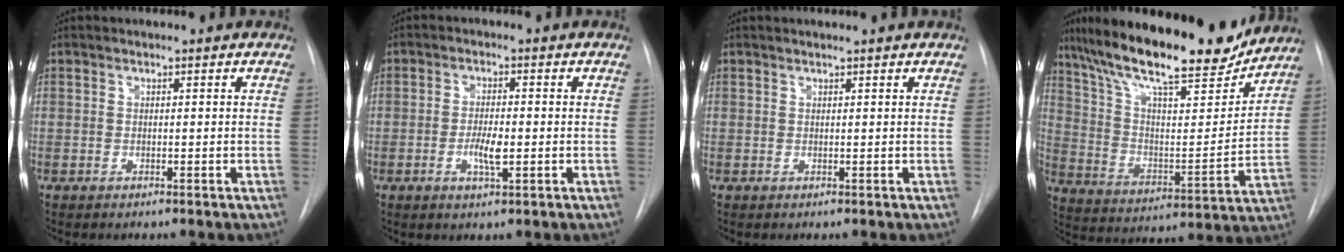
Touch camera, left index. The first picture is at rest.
{"total": 3.9, "force": [-0.9, 0.9, 3.7], "torque": [-0.070, -0.003, -0.013]}
{"total": 2.3, "force": [2.1, -0.1, 1.0], "torque": [-0.012, 0.015, 0.027]}
{"total": 23.2, "force": [19.6, 4.5, 11.7], "torque": [-0.206, 0.001, 0.307]}